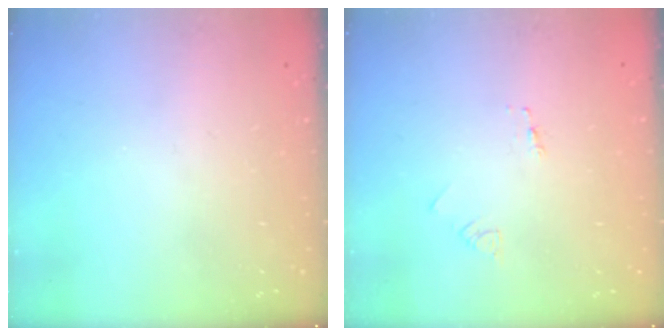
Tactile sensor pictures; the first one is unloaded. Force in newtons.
{"total": 1.7, "press": 1.7, "slide": 0.2}